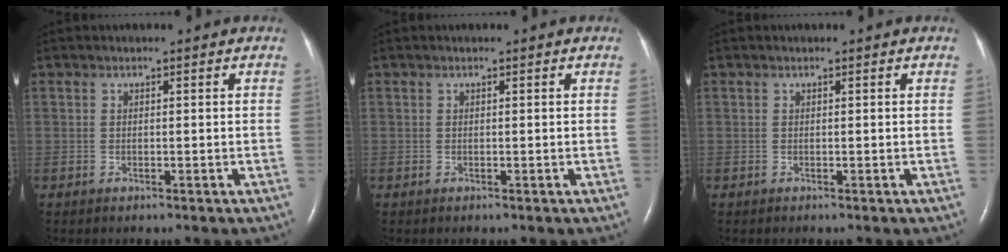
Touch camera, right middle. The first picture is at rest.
{"total": 0.0}
{"total": 0.0}